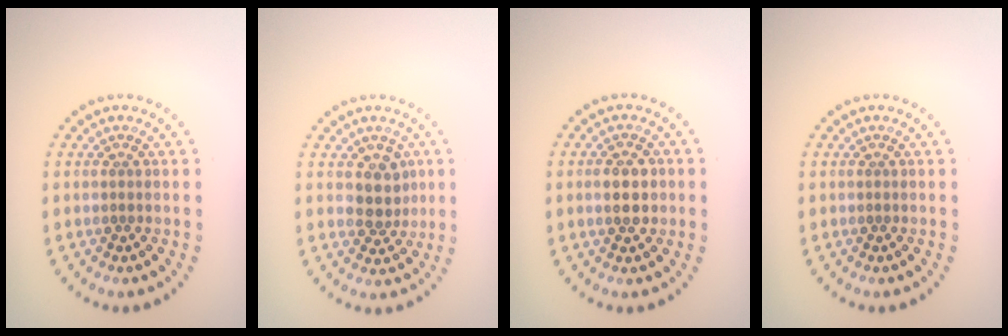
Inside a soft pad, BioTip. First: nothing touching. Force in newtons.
{"total": 2.7, "press": 2.5, "slide": 1.2}
{"total": 2.9, "press": 2.9, "slide": 0.1}
{"total": 0.0}